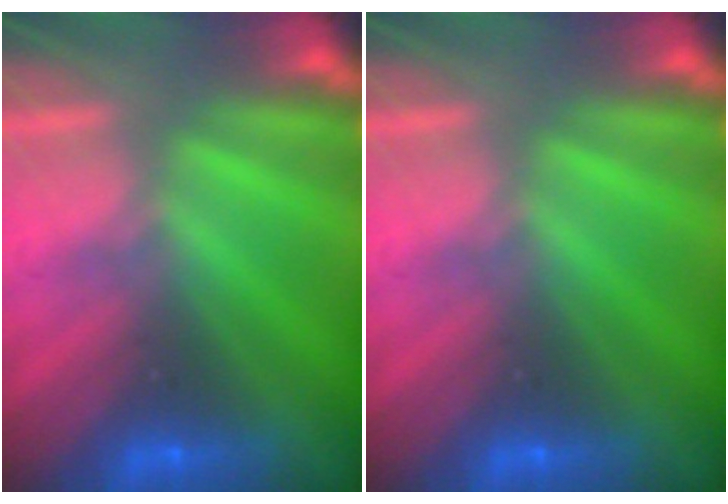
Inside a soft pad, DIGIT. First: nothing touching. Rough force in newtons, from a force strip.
{"total": 0.0}